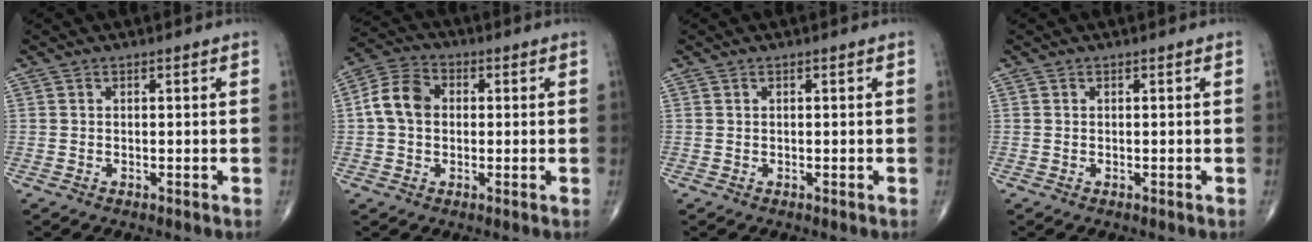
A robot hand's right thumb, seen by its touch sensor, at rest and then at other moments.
{"total": 7.7, "force": [0.3, 5.9, 5.0], "torque": [-0.089, 0.023, -0.004]}
{"total": 0.0}
{"total": 0.0}